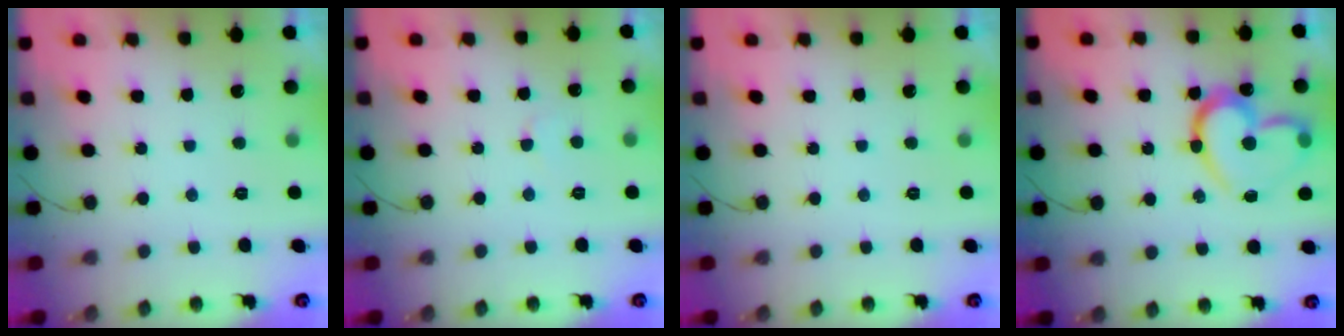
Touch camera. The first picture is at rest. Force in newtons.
{"total": 2.9, "press": 2.9, "slide": 0.3}
{"total": 0.0}
{"total": 17.6, "press": 17.5, "slide": 1.5}